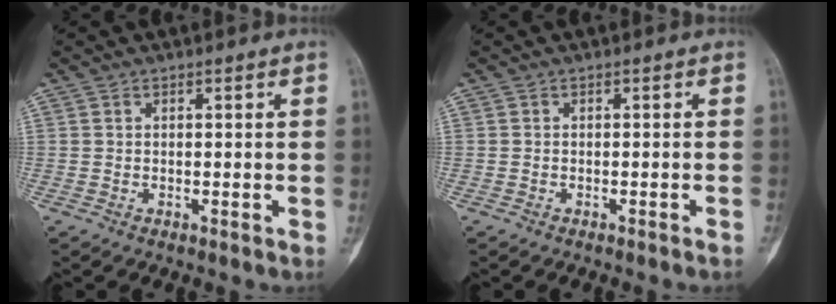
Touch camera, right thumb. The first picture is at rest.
{"total": 1.4, "force": [-1.2, -0.2, 0.8], "torque": [-0.015, 0.015, -0.010]}